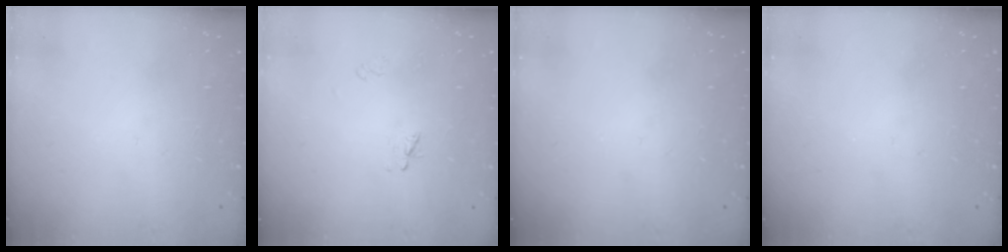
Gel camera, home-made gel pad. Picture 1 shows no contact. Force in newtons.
{"total": 2.3, "press": 2.2, "slide": 0.2}
{"total": 0.0}
{"total": 0.0}